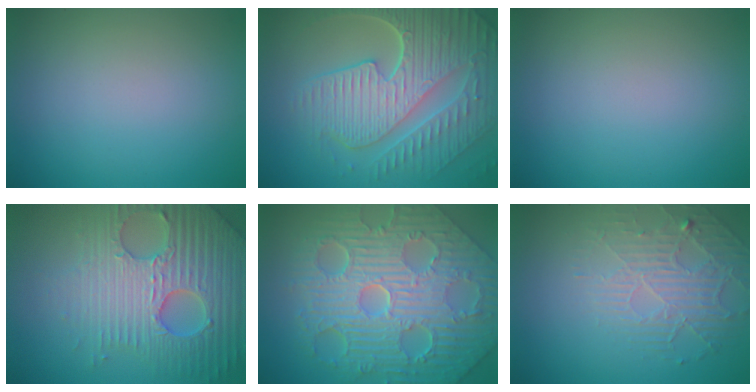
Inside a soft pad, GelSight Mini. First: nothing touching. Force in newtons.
{"total": 9.9, "press": 6.6, "slide": 7.4}
{"total": 0.0}
{"total": 7.1, "press": 6.8, "slide": 1.8}
{"total": 12.3, "press": 8.2, "slide": 9.2}
{"total": 2.6, "press": 2.0, "slide": 1.7}